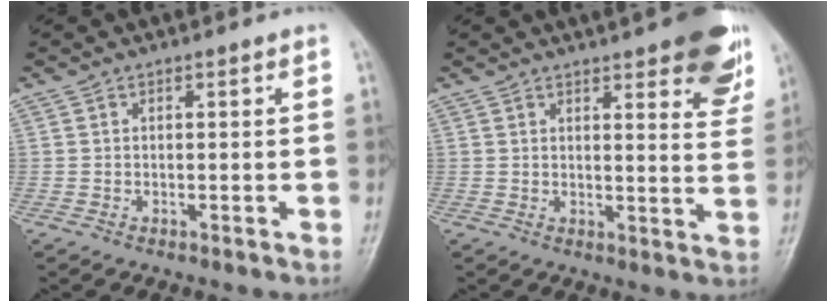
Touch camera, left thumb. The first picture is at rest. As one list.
[{"total": 11.4, "force": [7.0, 3.3, 8.4], "torque": [-0.076, -0.028, 0.081]}]